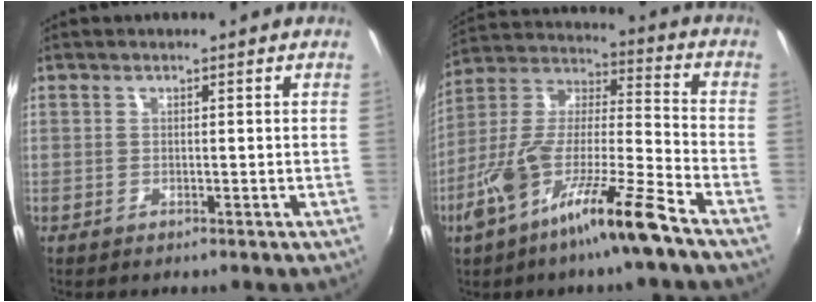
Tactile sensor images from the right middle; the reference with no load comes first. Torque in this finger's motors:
{"motor_torque": [1.05, -1.09, 0.67, 0.13]}